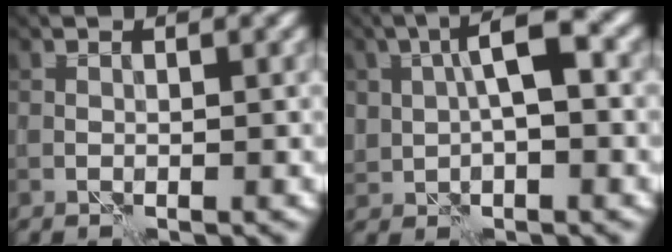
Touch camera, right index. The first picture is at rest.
{"total": 5.8, "force": [1.3, 2.8, 4.9], "torque": [-0.092, 0.014, 0.019]}